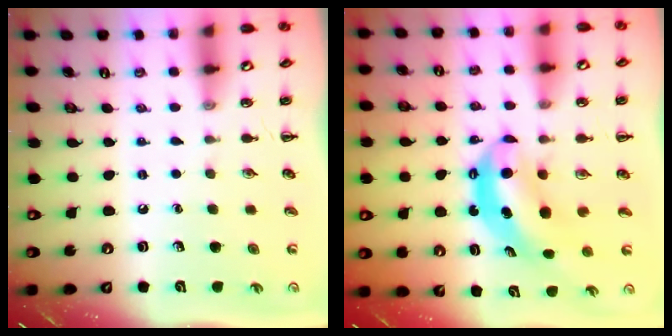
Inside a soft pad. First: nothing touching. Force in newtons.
{"total": 6.6, "press": 6.5, "slide": 1.3}